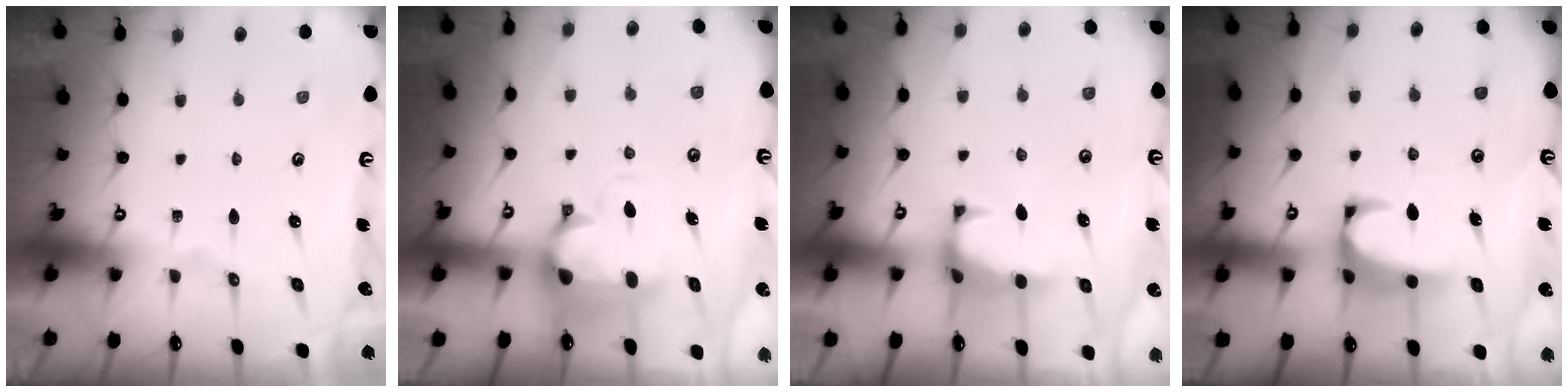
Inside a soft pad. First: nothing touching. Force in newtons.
{"total": 1.7, "press": 0.9, "slide": 1.4}
{"total": 1.5, "press": 1.3, "slide": 0.6}
{"total": 3.8, "press": 3.6, "slide": 1.0}